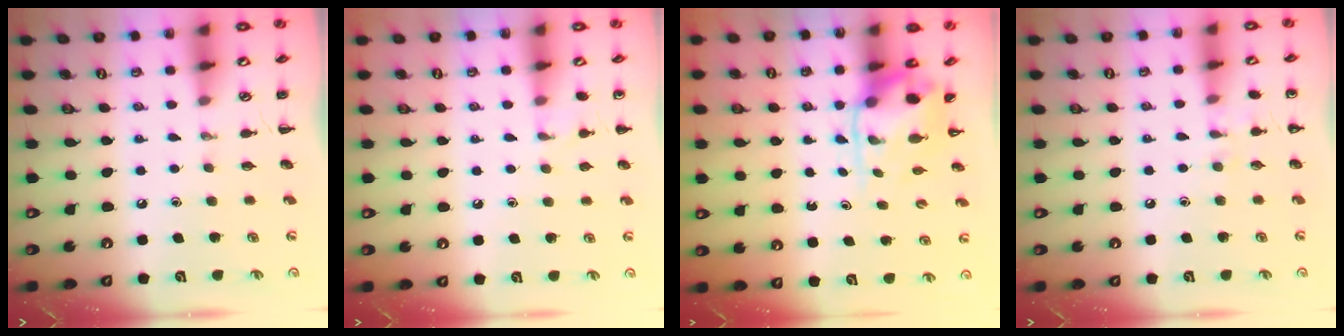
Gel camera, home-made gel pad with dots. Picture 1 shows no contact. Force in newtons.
{"total": 5.2, "press": 4.9, "slide": 1.5}
{"total": 4.0, "press": 3.9, "slide": 0.8}
{"total": 6.3, "press": 6.0, "slide": 1.9}